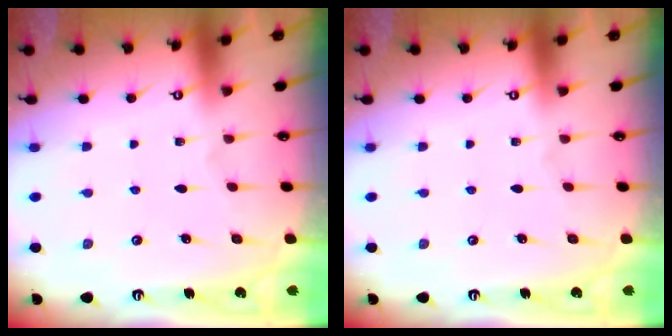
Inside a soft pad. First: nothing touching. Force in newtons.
{"total": 0.0}